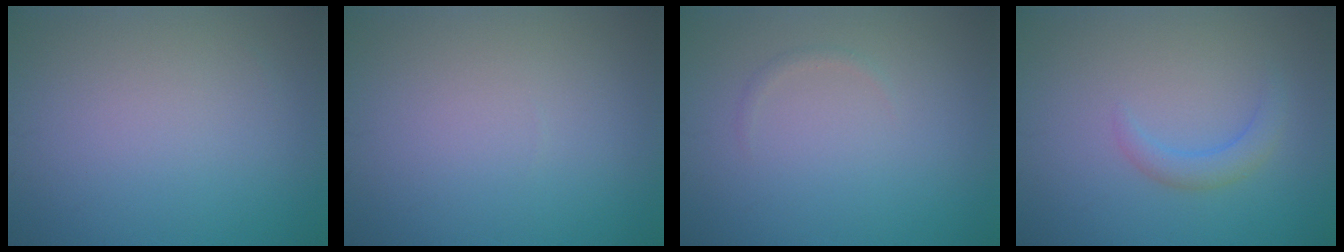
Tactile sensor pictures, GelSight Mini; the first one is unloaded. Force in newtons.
{"total": 0.0}
{"total": 0.6, "press": 0.6, "slide": 0.0}
{"total": 1.9, "press": 1.9, "slide": 0.3}